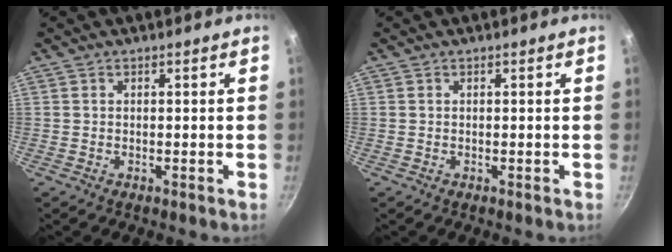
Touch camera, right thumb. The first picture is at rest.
{"total": 0.0}